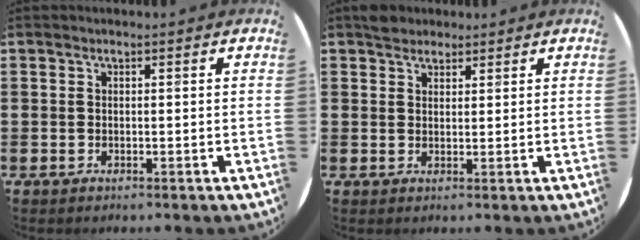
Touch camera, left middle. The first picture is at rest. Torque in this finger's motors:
{"motor_torque": [0.30, -0.26, 0.00, 0.01]}